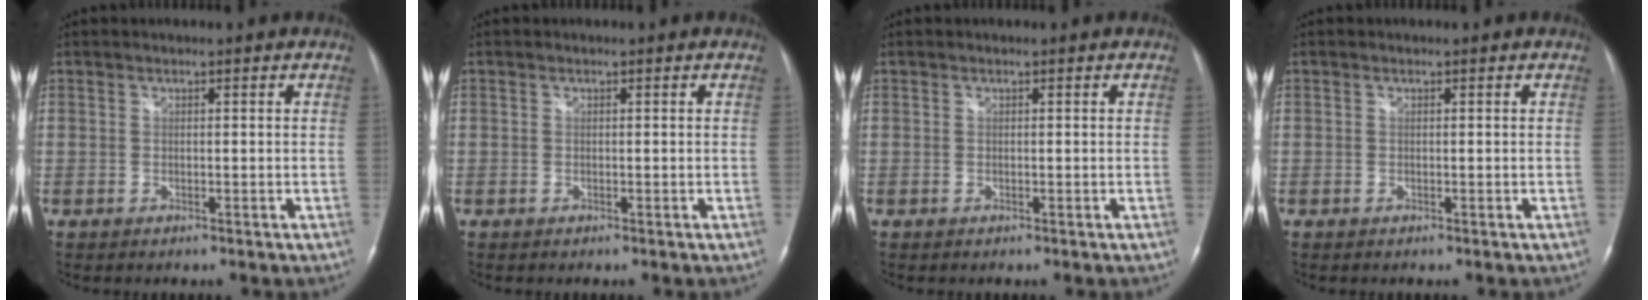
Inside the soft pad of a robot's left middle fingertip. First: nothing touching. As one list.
[{"total": 0.0}, {"total": 0.0}, {"total": 0.0}]